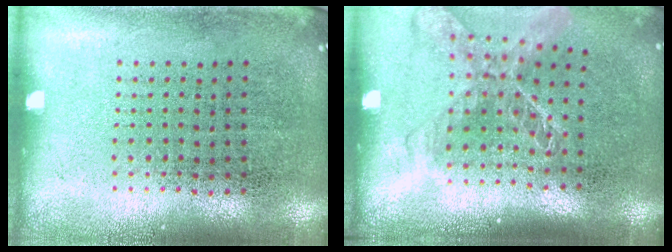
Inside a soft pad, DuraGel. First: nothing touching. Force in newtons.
{"total": 2.0, "press": 1.5, "slide": 1.3}